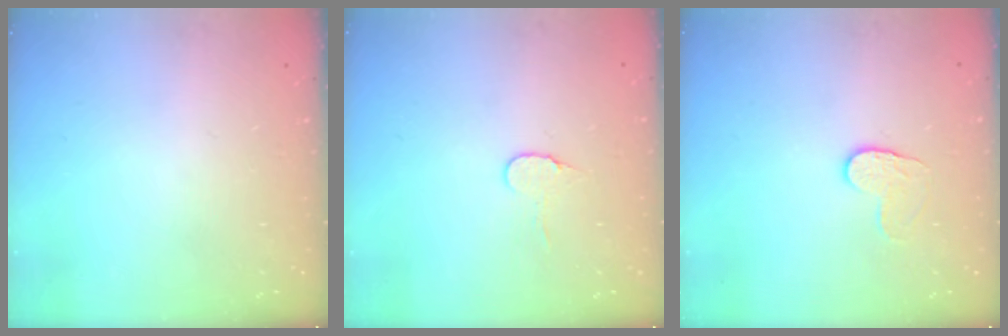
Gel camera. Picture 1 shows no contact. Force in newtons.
{"total": 6.1, "press": 6.1, "slide": 0.5}
{"total": 5.0, "press": 4.9, "slide": 0.5}